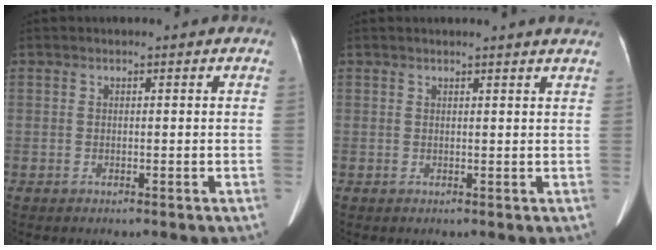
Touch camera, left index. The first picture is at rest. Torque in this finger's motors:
{"motor_torque": [0.54, -0.75, 0.12, 0.06]}